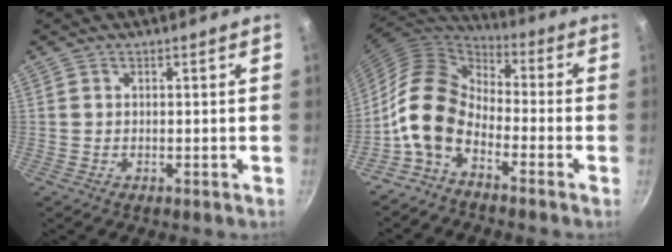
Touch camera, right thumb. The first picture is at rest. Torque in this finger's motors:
{"motor_torque": [0.40, 0.65, 1.61, -0.93, 0.44]}